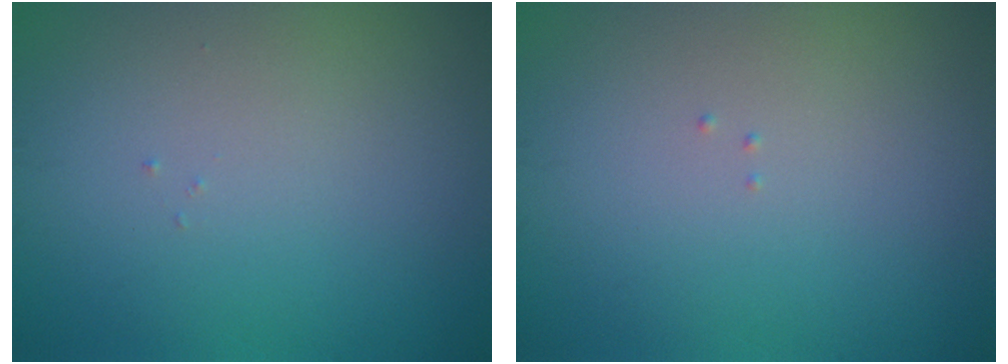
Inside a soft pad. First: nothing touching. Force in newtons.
{"total": 0.0}